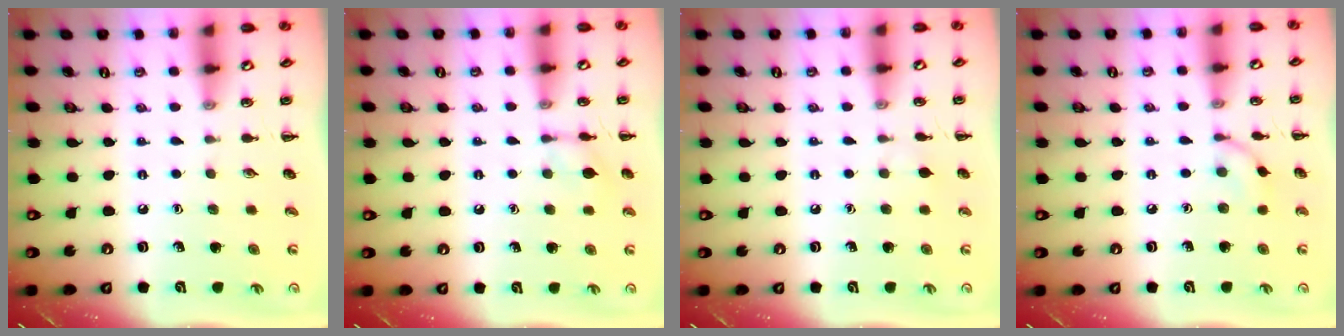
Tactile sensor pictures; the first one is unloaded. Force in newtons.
{"total": 6.8, "press": 6.7, "slide": 0.8}
{"total": 3.4, "press": 3.1, "slide": 1.3}
{"total": 6.4, "press": 6.4, "slide": 0.8}